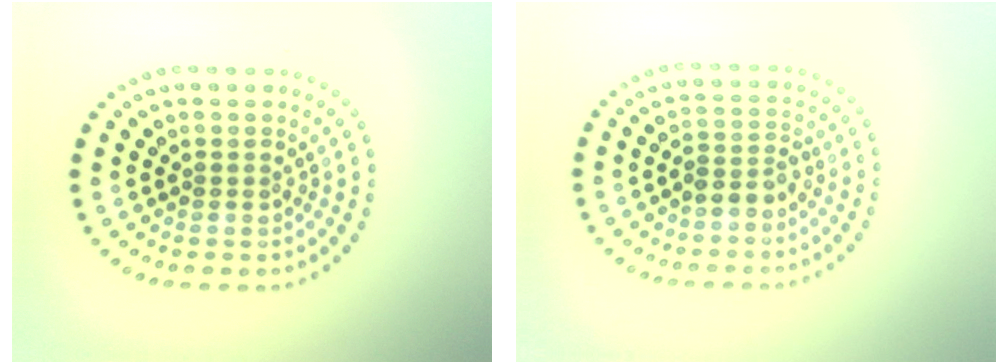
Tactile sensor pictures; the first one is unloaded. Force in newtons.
{"total": 2.1, "press": 1.8, "slide": 1.1}